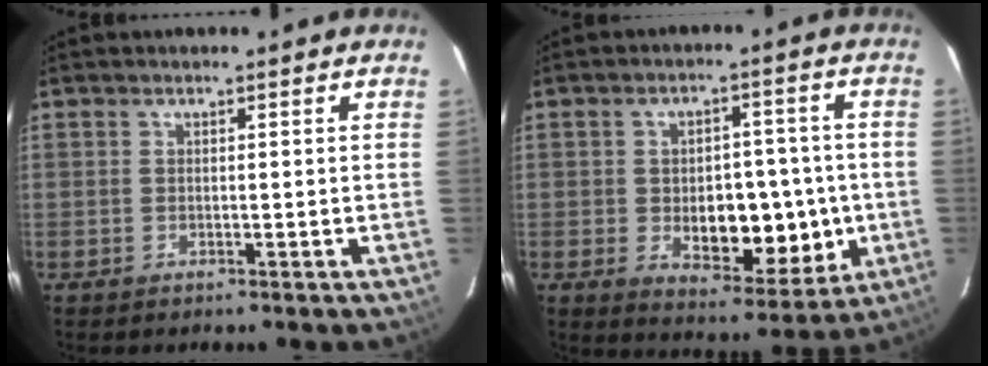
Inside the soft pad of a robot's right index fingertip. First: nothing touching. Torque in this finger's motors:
{"motor_torque": [0.82, -0.43, 0.55, 0.10]}